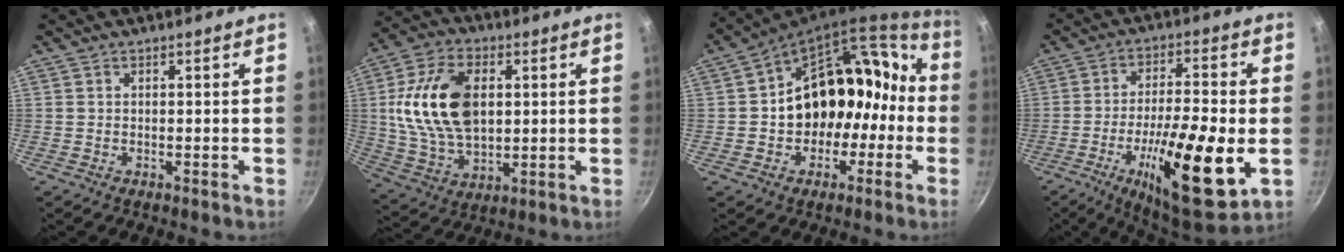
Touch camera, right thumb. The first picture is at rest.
{"total": 18.3, "force": [2.7, 11.7, 13.9], "torque": [-0.244, -0.002, 0.052]}
{"total": 18.2, "force": [-3.4, 14.5, 10.4], "torque": [-0.101, 0.096, -0.039]}
{"total": 21.1, "force": [-5.6, 5.9, 19.5], "torque": [-0.303, 0.012, -0.088]}